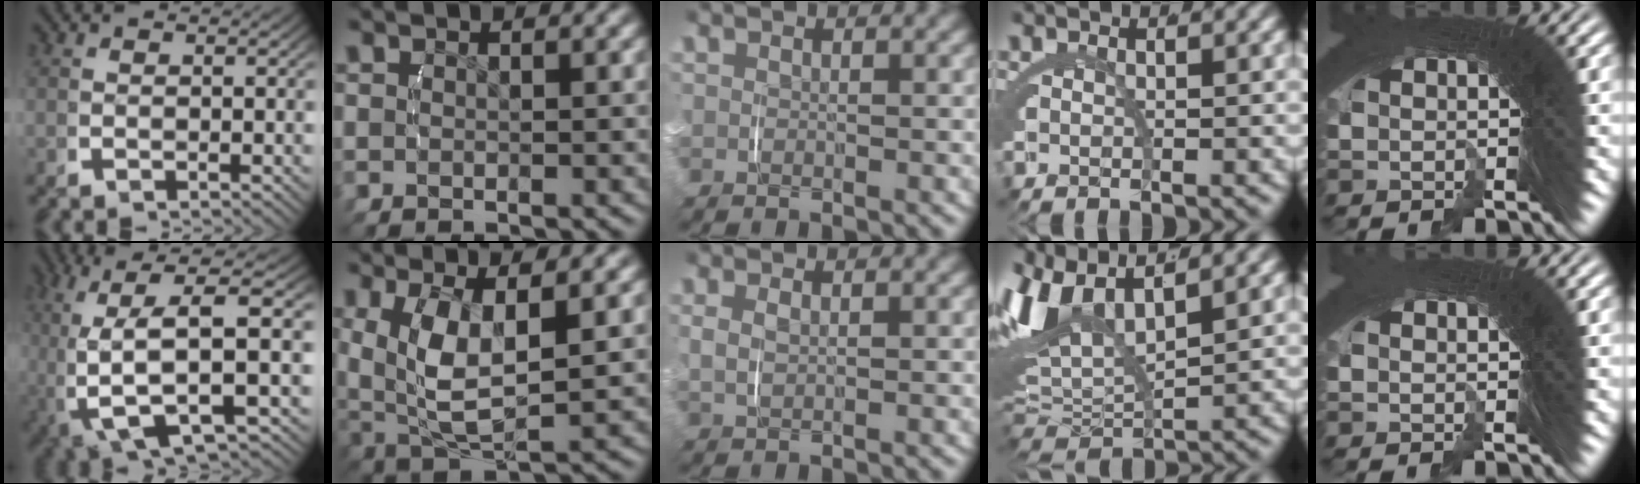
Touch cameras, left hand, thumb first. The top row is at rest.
{"thumb": {"total": 11.8, "force": [-2.4, 6.3, 9.8], "torque": [-0.199, -0.039, -0.029]}, "index": {"total": 7.5, "force": [0.4, 4.5, 6.0], "torque": [-0.137, -0.027, 0.027]}, "middle": {"total": 0.8, "force": [0.3, 0.0, 0.7], "torque": [-0.015, -0.002, 0.012]}, "ring": {"total": 10.7, "force": [3.5, 6.8, 7.5], "torque": [-0.184, -0.005, 0.064]}, "little": {"total": 0.5, "force": [-0.5, -0.1, -0.2], "torque": [-0.005, -0.012, -0.004]}}